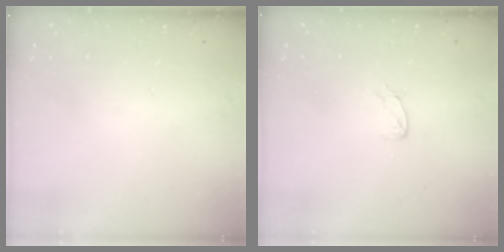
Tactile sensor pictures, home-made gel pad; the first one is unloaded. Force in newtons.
{"total": 3.8, "press": 3.7, "slide": 0.3}